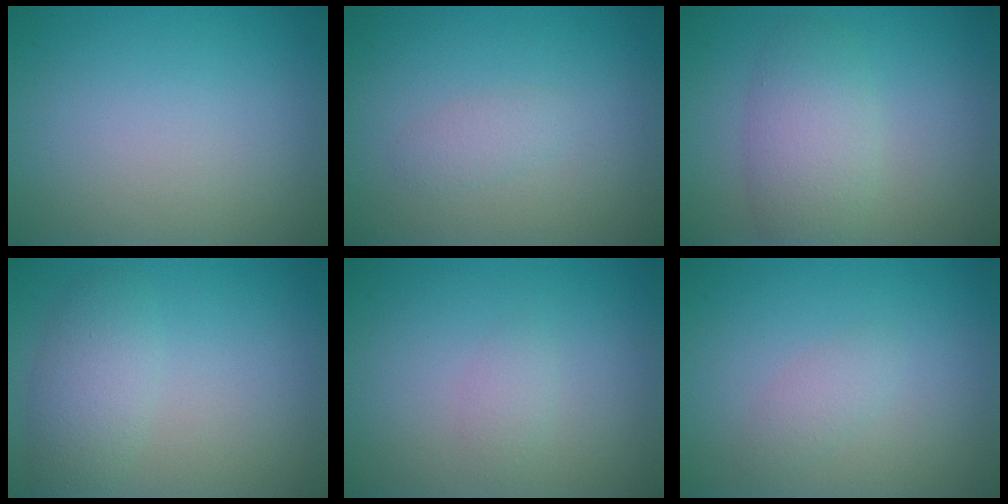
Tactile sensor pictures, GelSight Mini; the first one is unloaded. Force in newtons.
{"total": 1.2, "press": 1.2, "slide": 0.0}
{"total": 4.0, "press": 4.0, "slide": 0.2}
{"total": 2.6, "press": 2.6, "slide": 0.2}
{"total": 1.0, "press": 1.0, "slide": 0.1}
{"total": 1.3, "press": 1.3, "slide": 0.1}